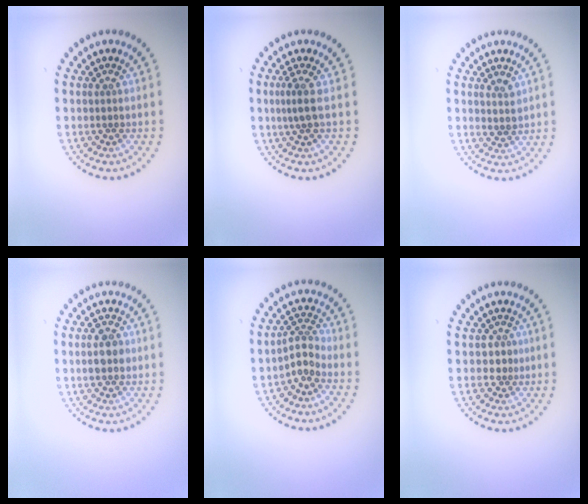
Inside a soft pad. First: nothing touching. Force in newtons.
{"total": 1.7, "press": 1.3, "slide": 1.1}
{"total": 1.5, "press": 1.3, "slide": 0.8}
{"total": 2.7, "press": 2.7, "slide": 0.1}
{"total": 2.2, "press": 1.5, "slide": 1.6}
{"total": 1.6, "press": 1.2, "slide": 1.0}